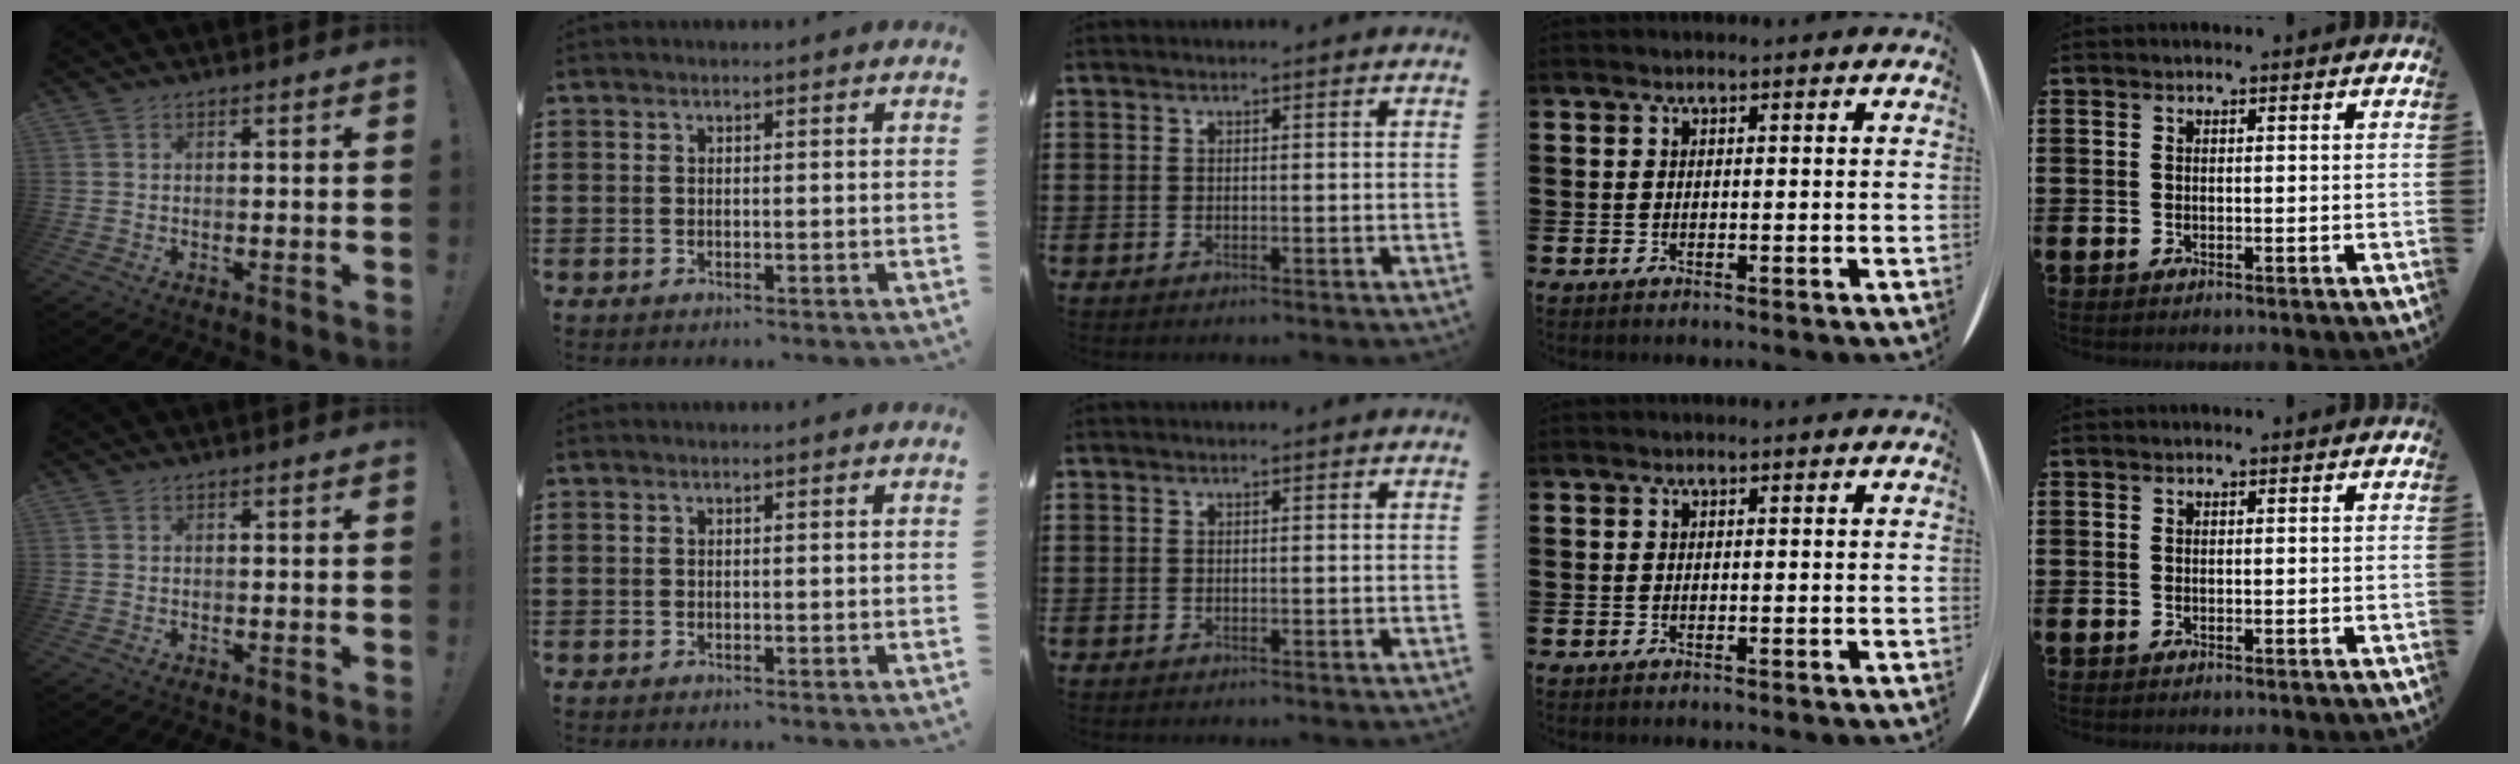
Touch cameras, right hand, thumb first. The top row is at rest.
{}